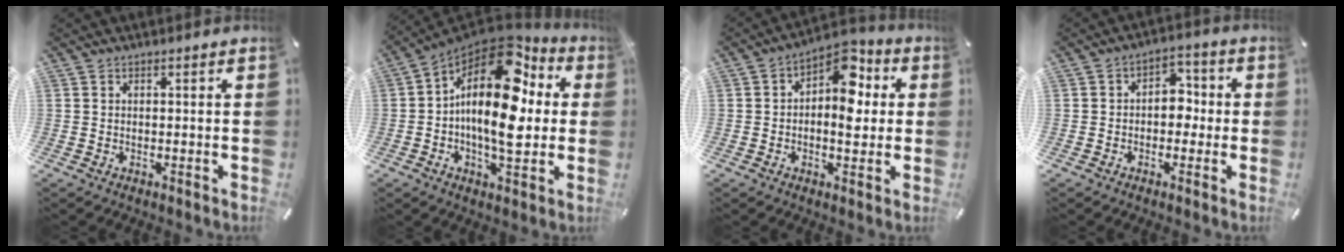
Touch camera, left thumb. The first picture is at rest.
{"total": 21.0, "force": [2.9, 11.0, 17.7], "torque": [-0.315, -0.037, 0.042]}
{"total": 10.7, "force": [2.6, 6.7, 8.0], "torque": [-0.098, -0.024, 0.043]}
{"total": 5.7, "force": [-1.0, 4.2, 3.6], "torque": [-0.045, 0.009, -0.026]}